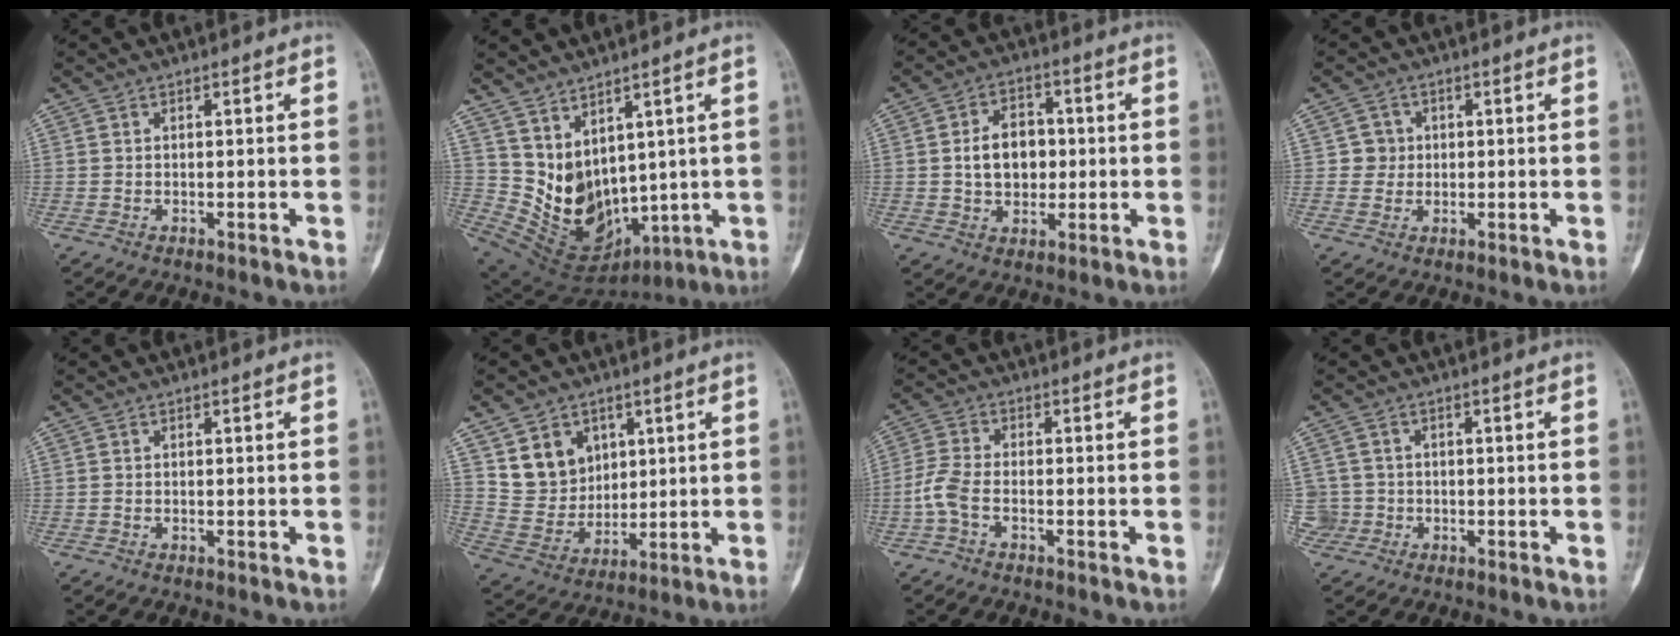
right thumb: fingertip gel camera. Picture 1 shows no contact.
{"total": 13.0, "force": [4.2, 8.9, 8.5], "torque": [-0.118, -0.027, 0.120]}
{"total": 9.0, "force": [0.2, 6.4, 6.3], "torque": [-0.075, 0.009, 0.002]}
{"total": 3.2, "force": [0.4, 3.2, 0.1], "torque": [0.024, 0.006, 0.000]}
{"total": 0.0}
{"total": 10.7, "force": [4.8, 8.7, 3.8], "torque": [-0.034, -0.030, 0.103]}
{"total": 4.5, "force": [-1.9, 1.9, 3.6], "torque": [-0.093, 0.010, -0.049]}
{"total": 3.3, "force": [-0.8, 3.2, -0.3], "torque": [0.022, 0.014, -0.018]}